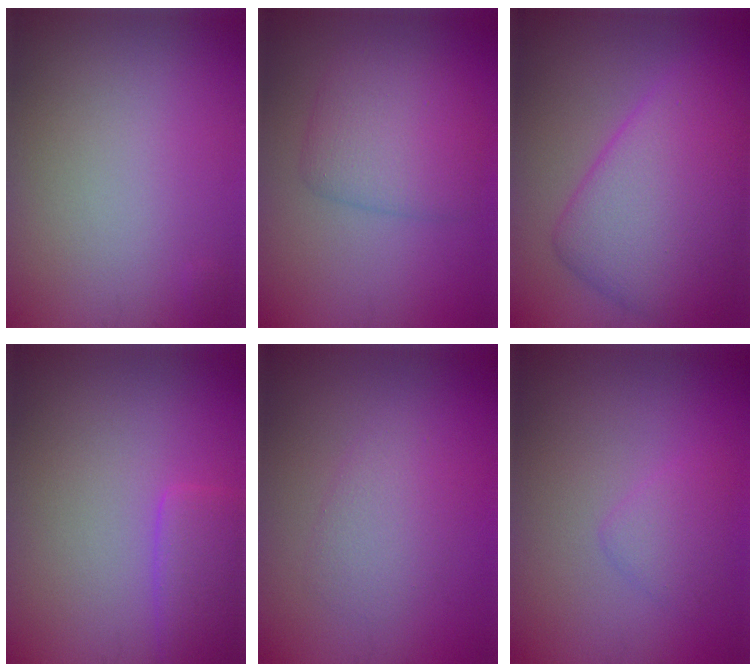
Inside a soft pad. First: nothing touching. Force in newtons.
{"total": 4.3, "press": 4.3, "slide": 0.1}
{"total": 7.8, "press": 7.8, "slide": 0.2}
{"total": 3.0, "press": 3.0, "slide": 0.2}
{"total": 2.2, "press": 2.2, "slide": 0.1}
{"total": 1.7, "press": 1.7, "slide": 0.1}